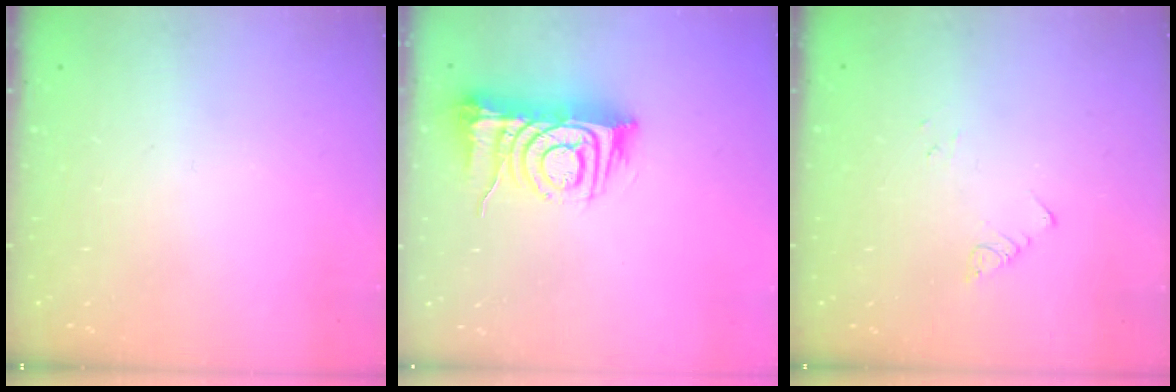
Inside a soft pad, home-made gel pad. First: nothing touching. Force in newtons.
{"total": 10.2, "press": 10.2, "slide": 1.2}
{"total": 1.9, "press": 1.9, "slide": 0.2}